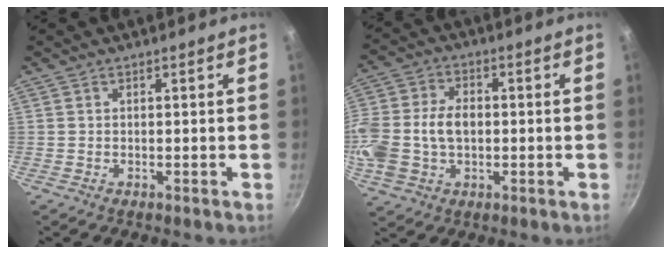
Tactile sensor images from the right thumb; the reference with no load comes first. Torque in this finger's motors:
{"motor_torque": [1.08, 2.53, 1.37, -0.61, 0.12]}